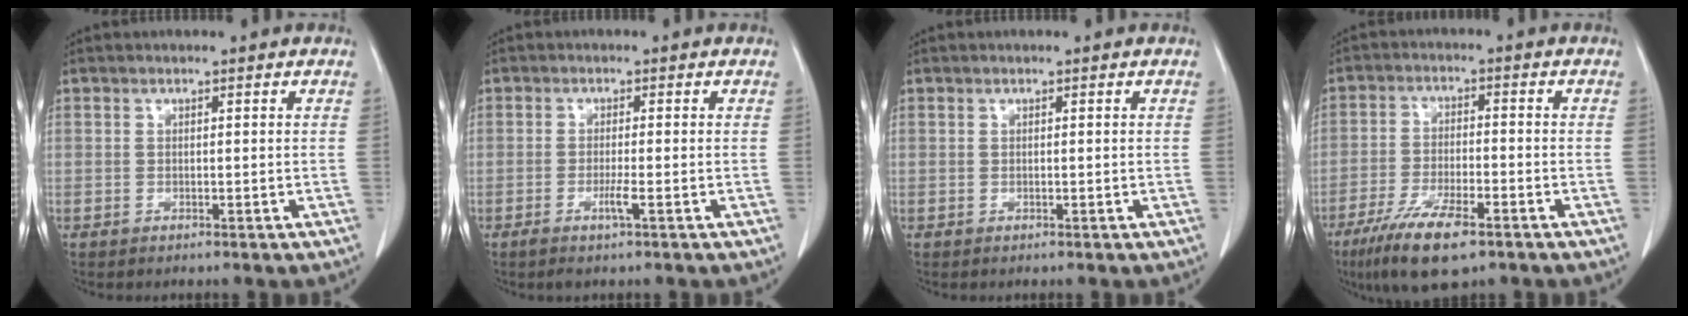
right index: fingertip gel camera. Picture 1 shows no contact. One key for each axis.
{"total": 2.5, "fx": -1.2, "fy": 0.0, "fz": 2.2, "tx": -0.046, "ty": -0.003, "tz": -0.023}
{"total": 0.0}
{"total": 11.1, "fx": -6.8, "fy": 3.0, "fz": 8.2, "tx": -0.154, "ty": -0.018, "tz": -0.115}